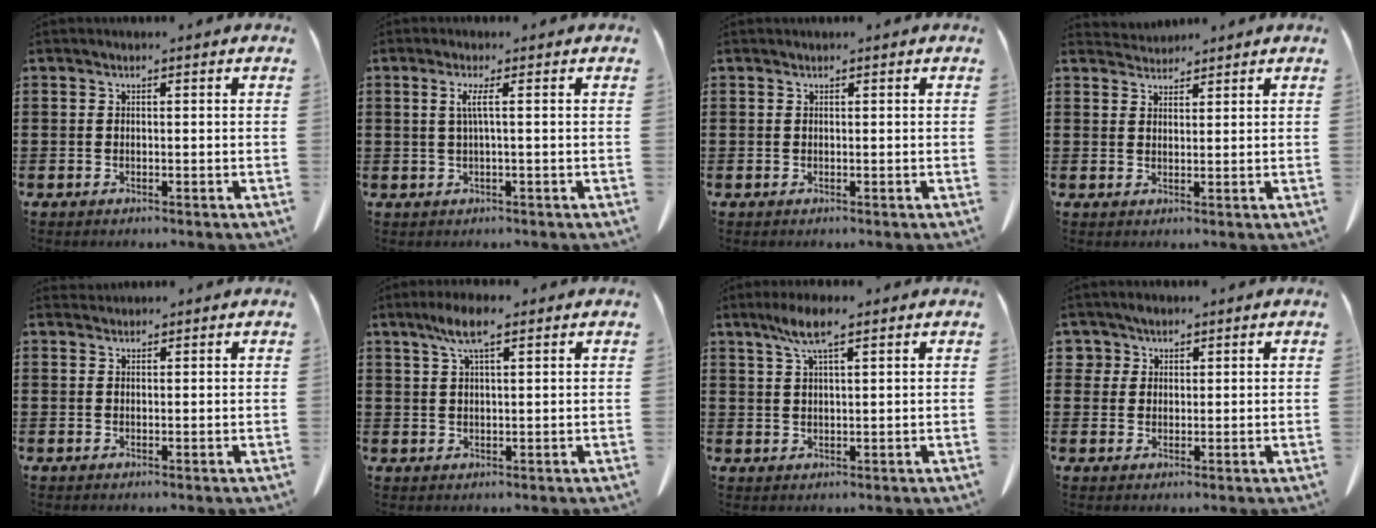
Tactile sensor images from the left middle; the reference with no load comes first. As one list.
[{"total": 2.4, "force": [0.2, -0.3, 2.4], "torque": [-0.048, -0.004, 0.002]}, {"total": 0.0}, {"total": 2.2, "force": [2.2, 0.3, -0.3], "torque": [0.000, -0.006, 0.043]}, {"total": 0.9, "force": [0.8, 0.2, -0.1], "torque": [-0.001, -0.002, 0.018]}, {"total": 5.3, "force": [3.0, 1.0, 4.3], "torque": [-0.090, 0.006, 0.052]}, {"total": 5.2, "force": [3.1, 0.8, 4.1], "torque": [-0.089, 0.006, 0.054]}, {"total": 2.6, "force": [1.8, 1.7, 0.5], "torque": [-0.019, 0.006, 0.036]}]